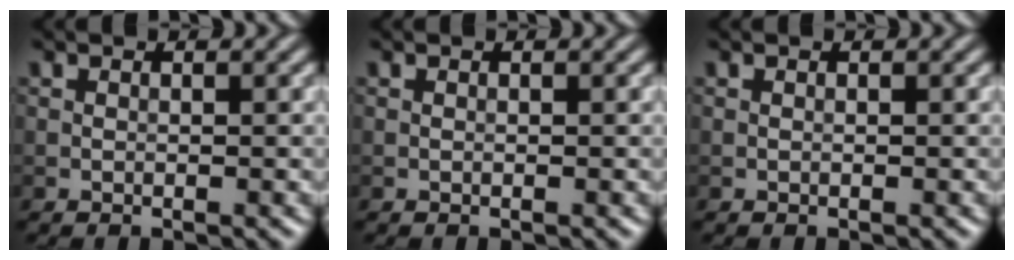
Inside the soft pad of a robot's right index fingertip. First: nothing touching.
{"total": 0.0}
{"total": 0.0}